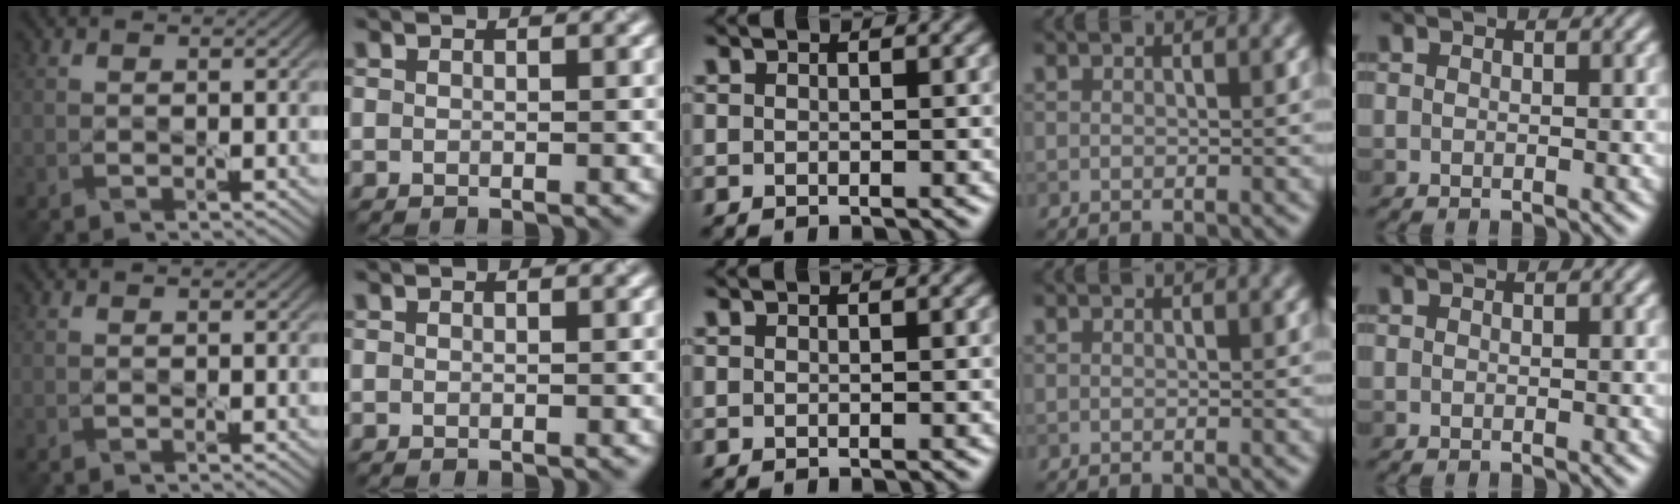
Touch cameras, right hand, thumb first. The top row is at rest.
{}